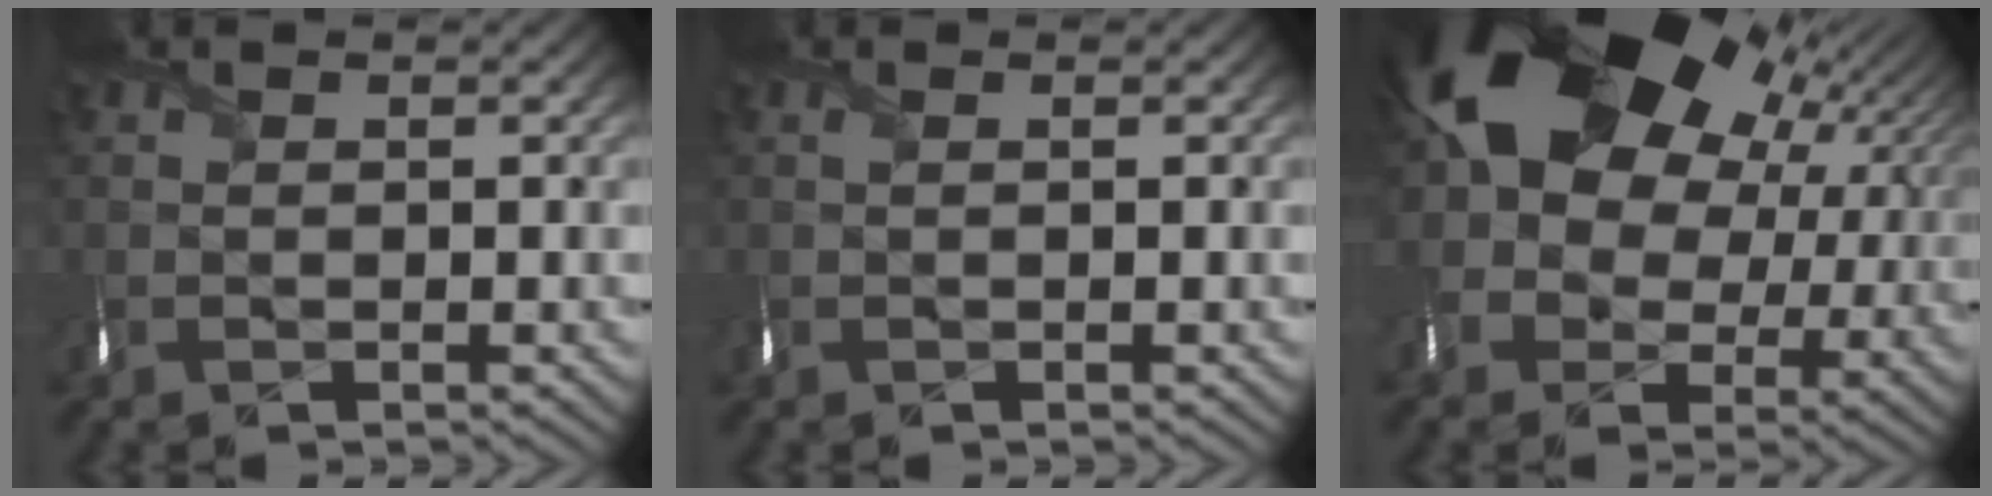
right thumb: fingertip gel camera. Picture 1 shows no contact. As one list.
[{"total": 0.7, "force": [0.3, 0.1, 0.6], "torque": [-0.016, 0.006, 0.004]}, {"total": 21.8, "force": [6.1, 15.8, 13.7], "torque": [-0.260, 0.031, 0.105]}]